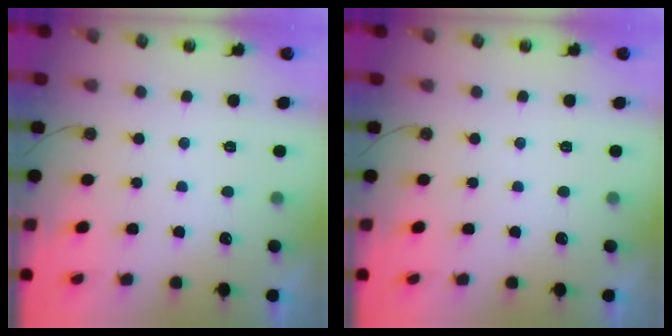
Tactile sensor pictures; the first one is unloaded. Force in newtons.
{"total": 0.0}